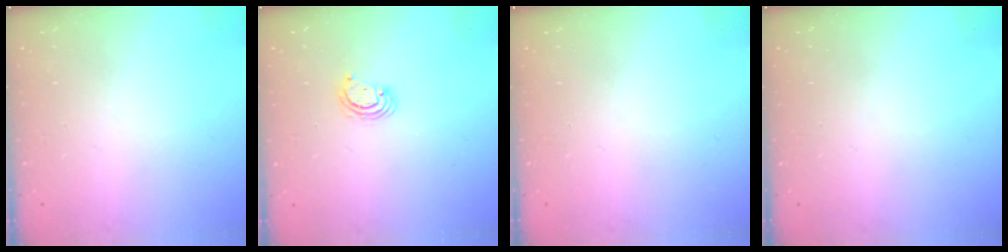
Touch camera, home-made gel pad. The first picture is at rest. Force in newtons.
{"total": 3.1, "press": 3.1, "slide": 0.3}
{"total": 0.0}
{"total": 0.0}